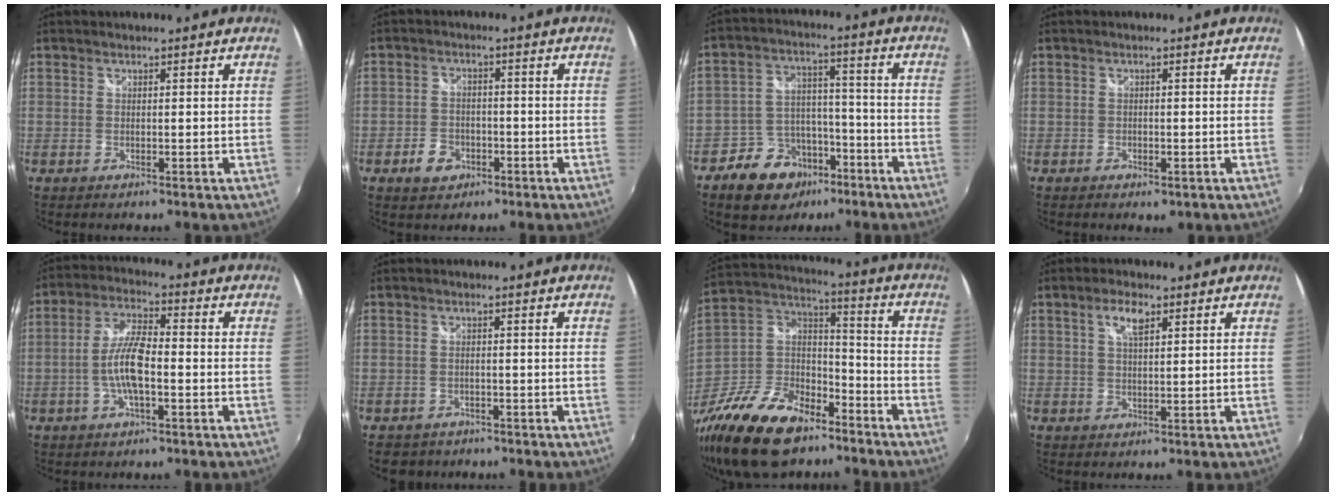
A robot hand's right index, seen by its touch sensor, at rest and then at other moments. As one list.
[{"total": 4.7, "force": [-2.6, 3.5, 1.8], "torque": [-0.048, 0.011, -0.039]}, {"total": 11.9, "force": [-7.5, 8.2, 4.4], "torque": [-0.094, 0.030, -0.107]}, {"total": 1.9, "force": [-1.0, 1.2, 1.2], "torque": [-0.022, -0.007, -0.013]}, {"total": 8.5, "force": [-2.2, 2.3, 7.9], "torque": [-0.161, 0.006, -0.043]}, {"total": 1.7, "force": [-0.7, 1.0, 1.2], "torque": [-0.027, -0.006, -0.010]}, {"total": 25.3, "force": [-16.0, 13.8, 13.9], "torque": [-0.317, 0.006, -0.271]}, {"total": 3.9, "force": [1.9, 1.3, 3.1], "torque": [-0.055, 0.007, 0.034]}]